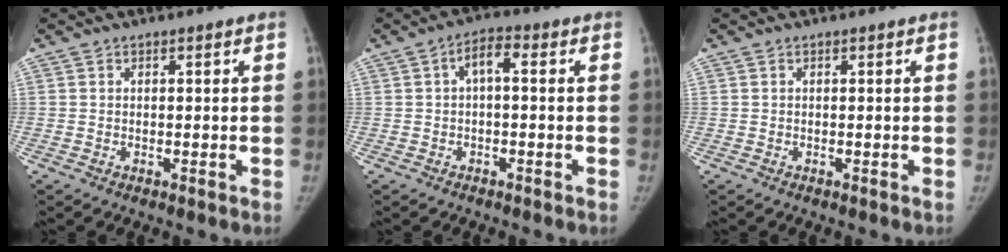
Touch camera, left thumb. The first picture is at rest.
{"total": 3.7, "force": [0.1, 1.7, 3.3], "torque": [-0.047, 0.019, -0.004]}
{"total": 0.0}